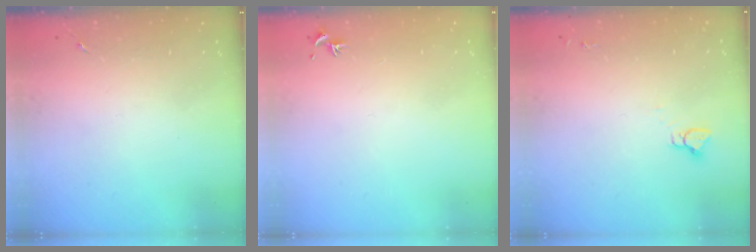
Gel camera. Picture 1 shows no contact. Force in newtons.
{"total": 0.8, "press": 0.7, "slide": 0.3}
{"total": 3.3, "press": 3.3, "slide": 0.2}